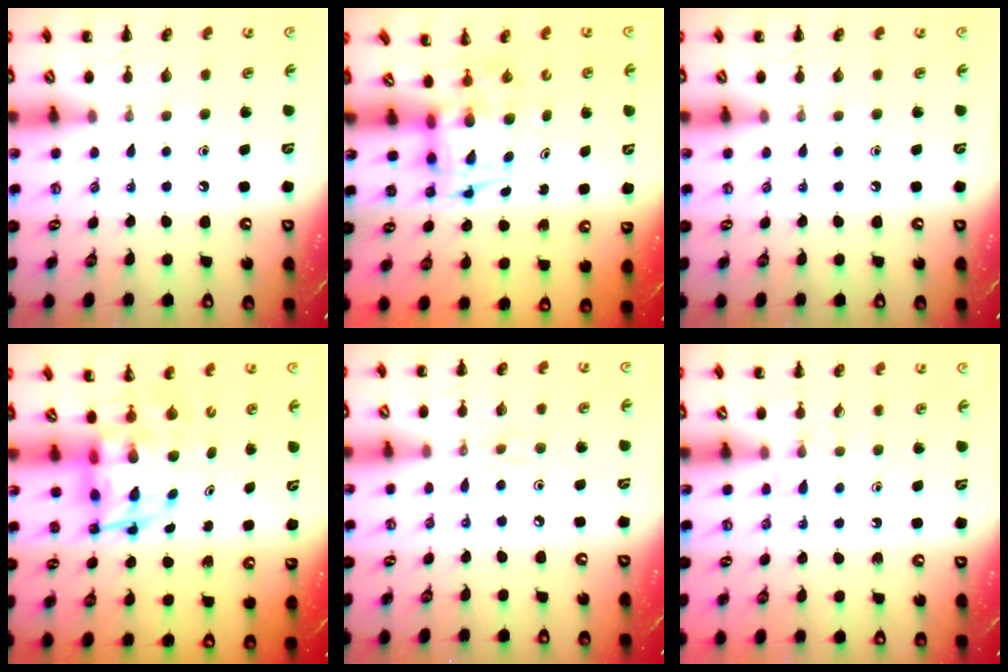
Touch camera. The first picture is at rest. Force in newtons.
{"total": 3.3, "press": 3.3, "slide": 0.7}
{"total": 0.0}
{"total": 6.5, "press": 6.2, "slide": 2.1}
{"total": 4.4, "press": 4.0, "slide": 1.7}
{"total": 3.3, "press": 3.0, "slide": 1.3}